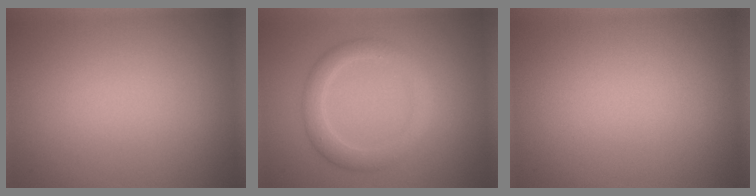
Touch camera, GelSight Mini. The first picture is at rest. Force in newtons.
{"total": 3.1, "press": 3.1, "slide": 0.2}
{"total": 0.0}